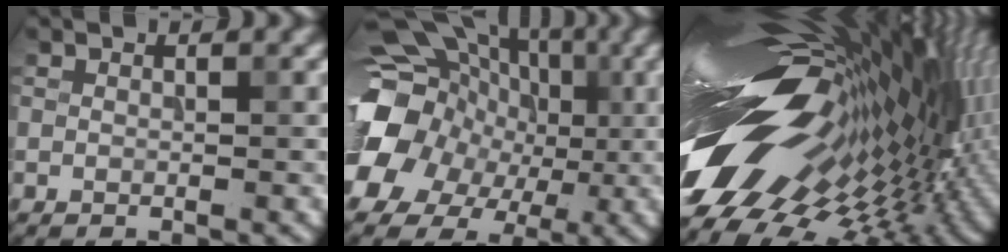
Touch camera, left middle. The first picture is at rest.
{"total": 16.4, "force": [-0.4, 13.6, 9.1], "torque": [-0.179, 0.008, -0.024]}
{"total": 20.5, "force": [1.2, 9.4, 18.1], "torque": [-0.293, -0.011, 0.002]}